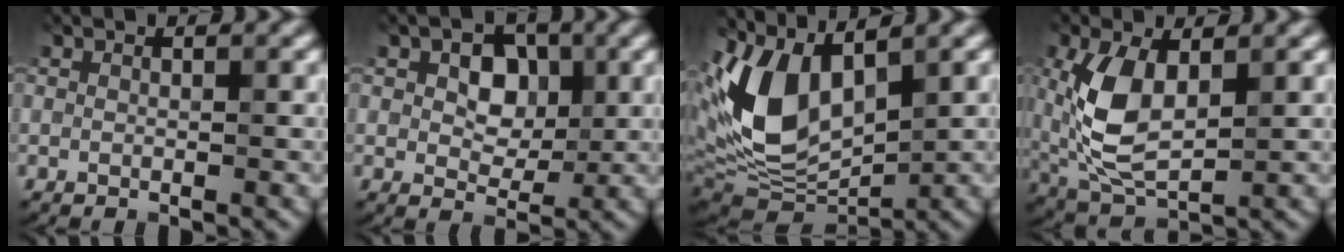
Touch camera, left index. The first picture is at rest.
{"total": 4.2, "force": [0.8, 3.0, 2.9], "torque": [-0.050, -0.002, 0.007]}
{"total": 8.9, "force": [2.2, 5.2, 6.9], "torque": [-0.148, -0.014, 0.043]}
{"total": 7.4, "force": [1.1, 3.9, 6.1], "torque": [-0.144, -0.002, 0.026]}